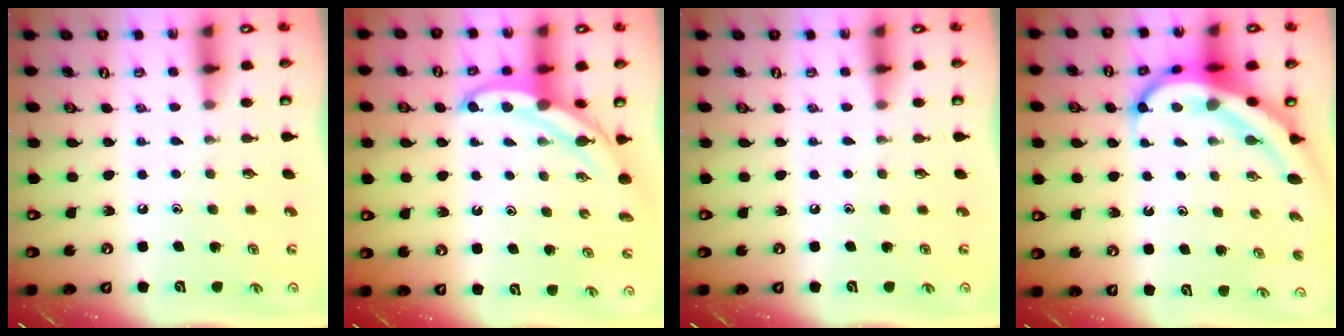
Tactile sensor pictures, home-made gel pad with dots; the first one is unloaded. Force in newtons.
{"total": 5.6, "press": 5.6, "slide": 0.2}
{"total": 0.0}
{"total": 10.1, "press": 10.1, "slide": 1.1}